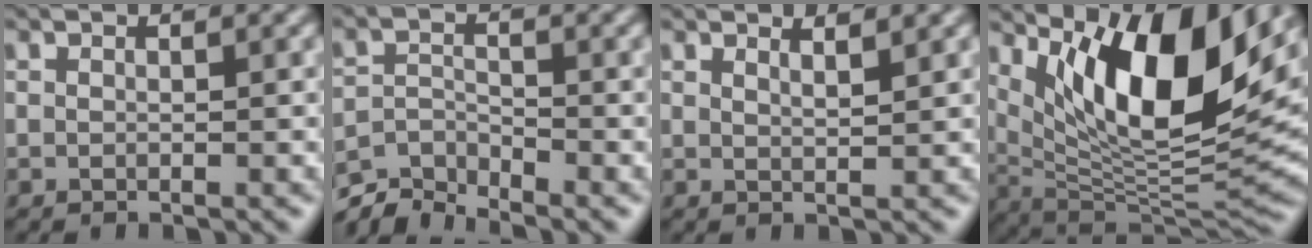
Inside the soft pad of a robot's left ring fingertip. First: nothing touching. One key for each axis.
{"total": 3.8, "fx": -3.6, "fy": 0.8, "fz": 0.7, "tx": -0.011, "ty": -0.002, "tz": -0.080}
{"total": 1.9, "fx": 1.6, "fy": 0.5, "fz": 1.0, "tx": -0.004, "ty": 0.007, "tz": 0.011}
{"total": 12.5, "fx": 5.6, "fy": 3.7, "fz": 10.5, "tx": -0.169, "ty": -0.015, "tz": 0.108}